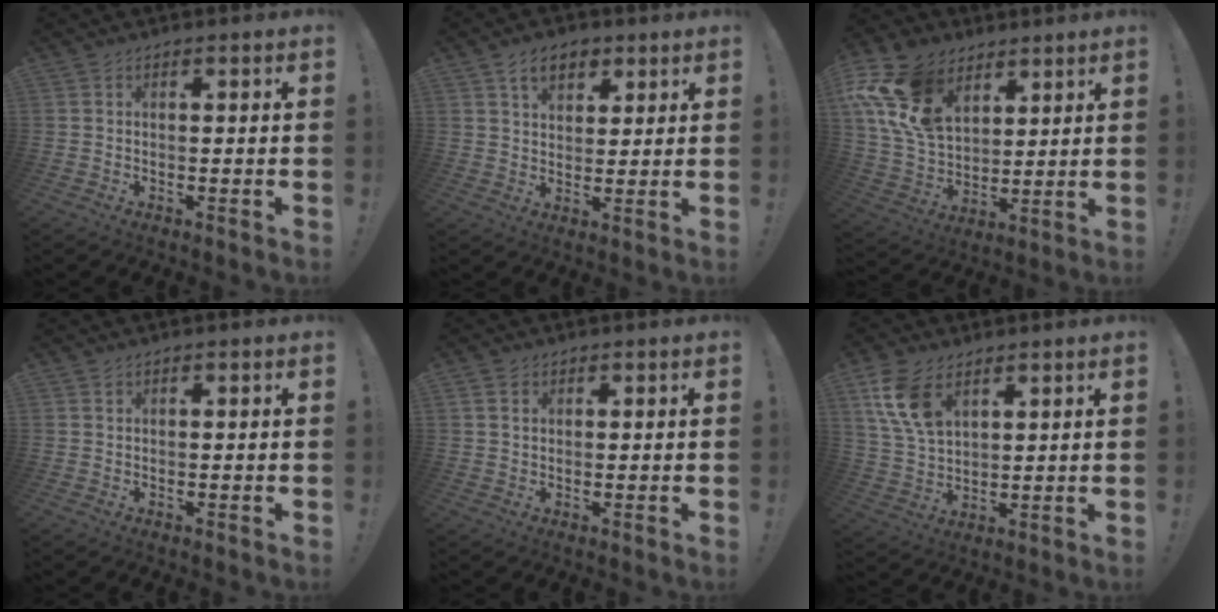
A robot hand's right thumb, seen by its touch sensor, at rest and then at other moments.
{"total": 8.2, "force": [4.4, 5.5, 4.3], "torque": [-0.065, -0.010, 0.083]}
{"total": 19.6, "force": [9.6, 13.3, 10.8], "torque": [-0.216, -0.047, 0.185]}
{"total": 0.6, "force": [0.5, 0.3, 0.1], "torque": [0.001, -0.001, 0.008]}
{"total": 2.1, "force": [0.8, 1.7, 0.9], "torque": [-0.016, 0.002, 0.016]}
{"total": 11.8, "force": [6.2, 7.0, 7.3], "torque": [-0.159, -0.013, 0.121]}